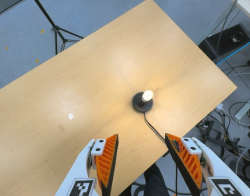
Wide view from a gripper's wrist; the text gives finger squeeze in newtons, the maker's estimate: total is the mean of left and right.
{"total": 0.0}